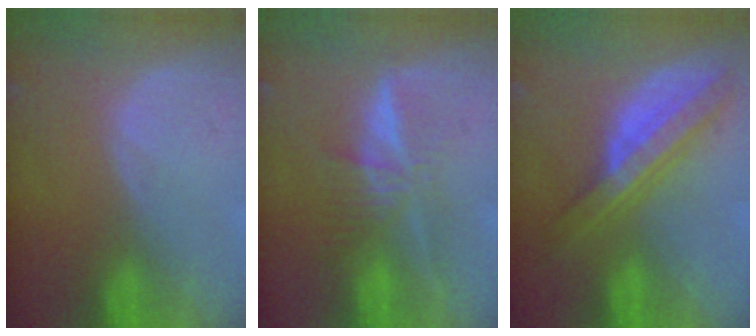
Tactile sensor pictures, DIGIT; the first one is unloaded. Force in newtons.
{"total": 6.2, "press": 5.5, "slide": 2.9}
{"total": 8.1, "press": 8.0, "slide": 0.5}